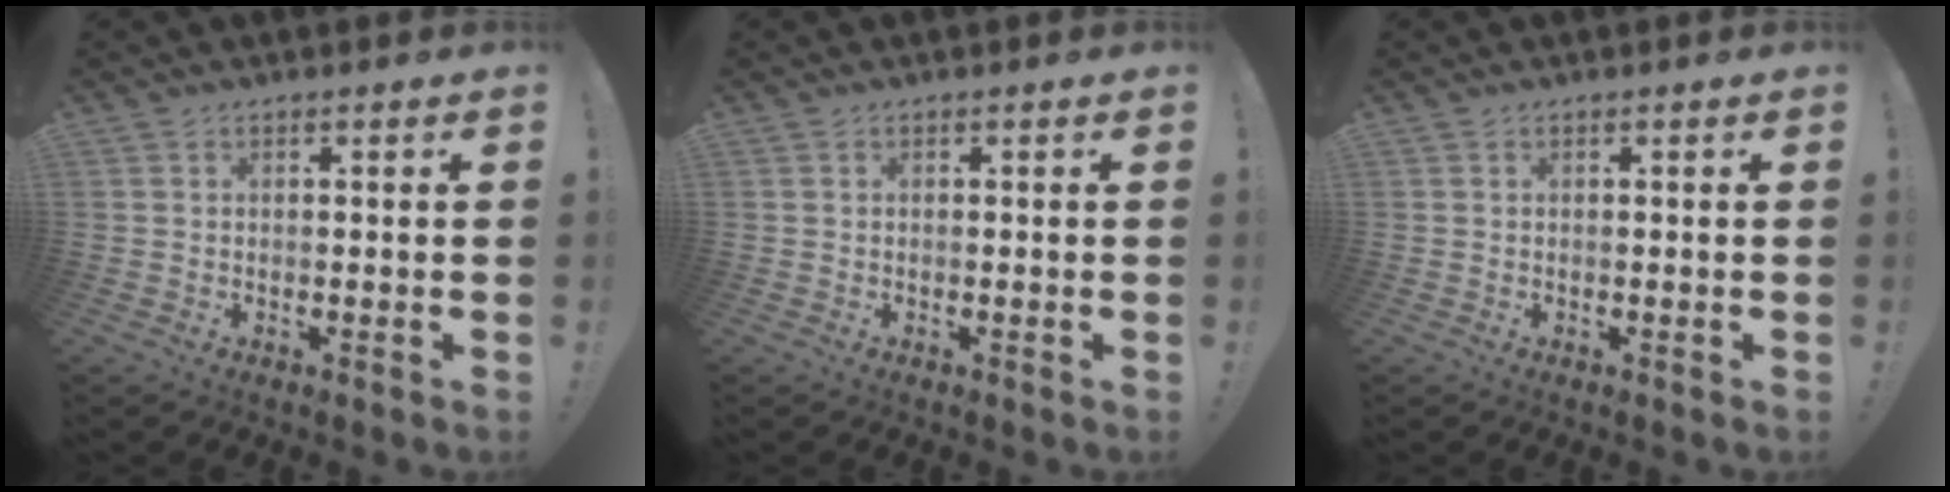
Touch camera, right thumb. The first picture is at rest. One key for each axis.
{"total": 0.0}
{"total": 0.0}